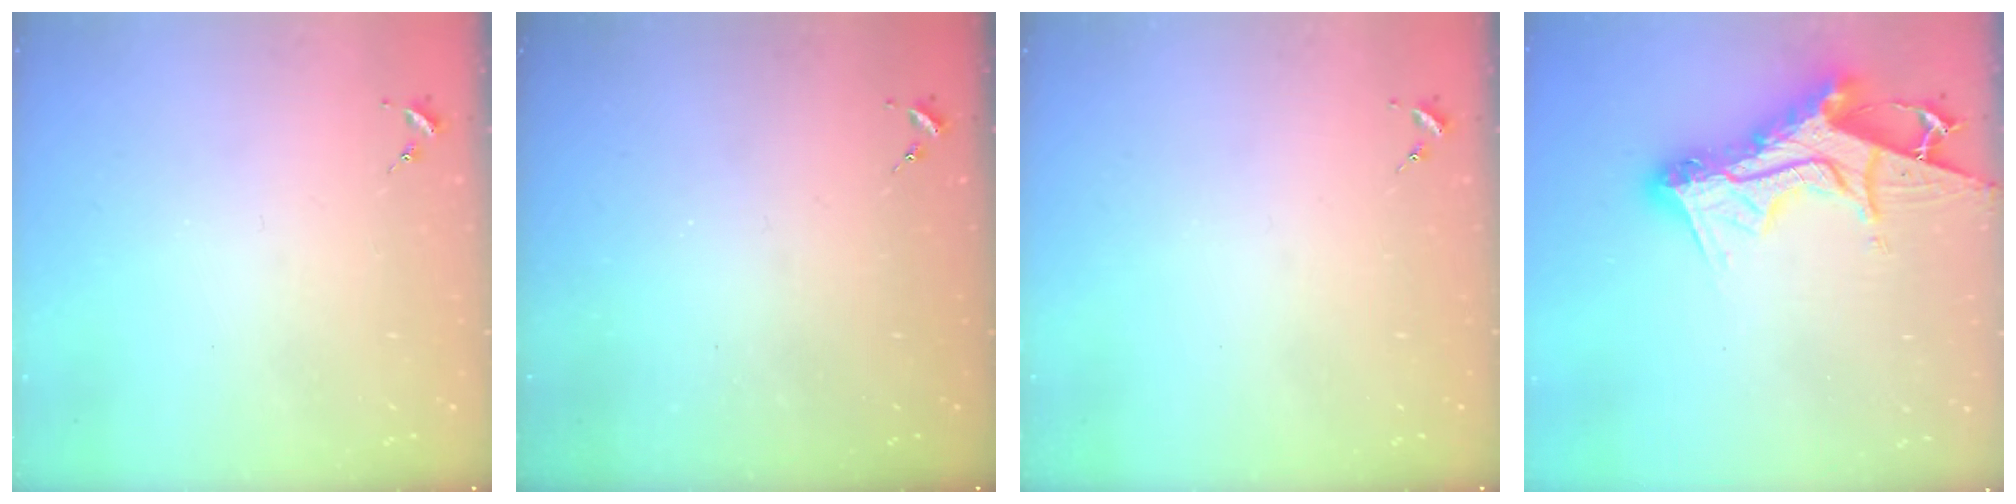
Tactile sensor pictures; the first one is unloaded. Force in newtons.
{"total": 0.0}
{"total": 0.0}
{"total": 19.4, "press": 19.4, "slide": 1.4}